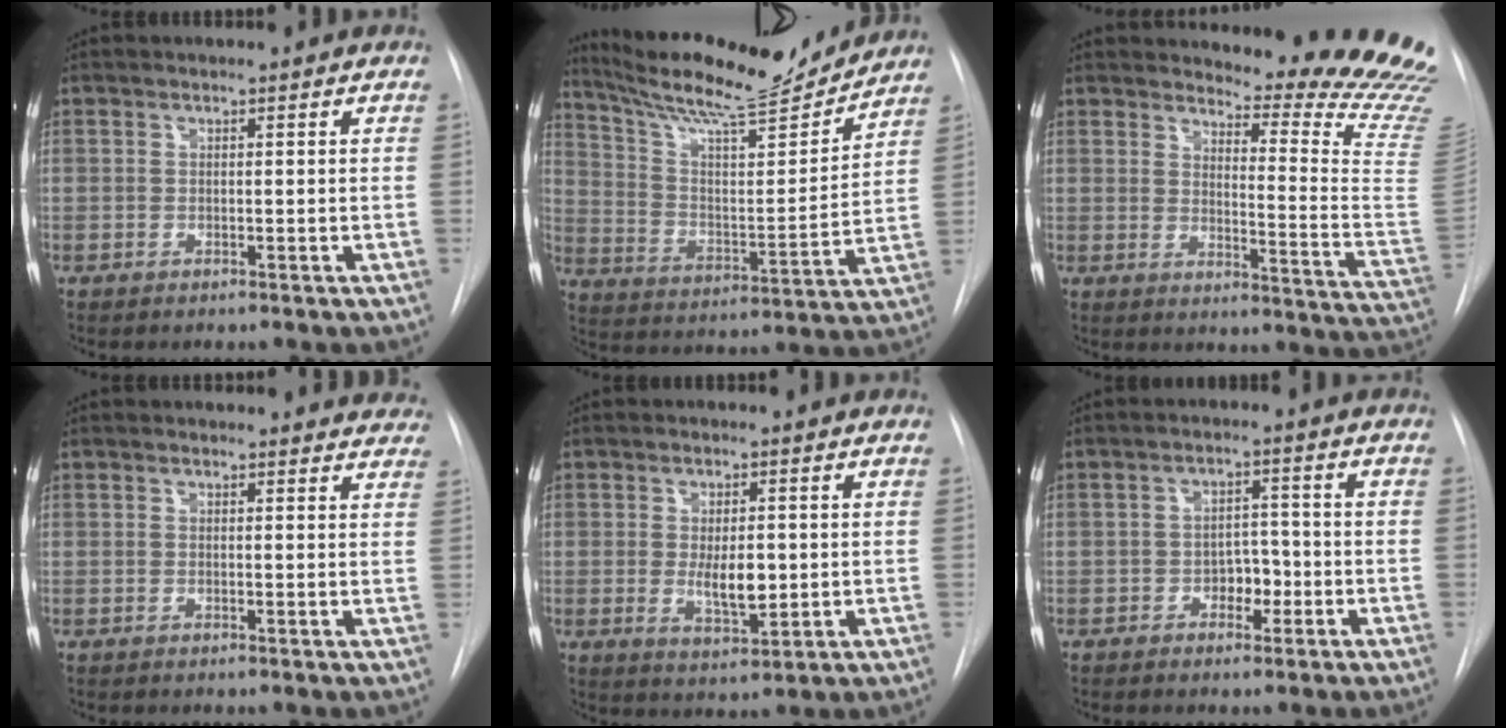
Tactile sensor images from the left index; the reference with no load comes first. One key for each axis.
{"total": 18.4, "fx": 16.9, "fy": 1.6, "fz": 7.0, "tx": -0.126, "ty": -0.025, "tz": 0.268}
{"total": 17.7, "fx": 17.2, "fy": -1.2, "fz": 4.2, "tx": -0.063, "ty": -0.178, "tz": 0.189}
{"total": 9.9, "fx": 9.4, "fy": 2.6, "fz": 1.2, "tx": 0.023, "ty": -0.020, "tz": 0.072}
{"total": 5.4, "fx": -0.8, "fy": 2.2, "fz": 4.9, "tx": -0.082, "ty": -0.016, "tz": -0.004}
{"total": 3.8, "fx": -2.2, "fy": 2.3, "fz": 2.2, "tx": -0.023, "ty": 0.003, "tz": -0.033}